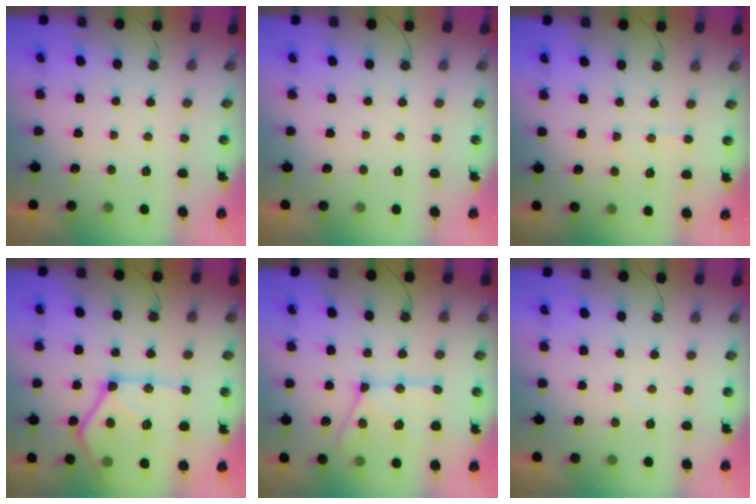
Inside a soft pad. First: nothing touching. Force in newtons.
{"total": 0.0}
{"total": 4.4, "press": 4.3, "slide": 0.6}
{"total": 24.6, "press": 24.5, "slide": 2.8}
{"total": 18.1, "press": 18.0, "slide": 1.7}
{"total": 3.2, "press": 3.2, "slide": 0.5}